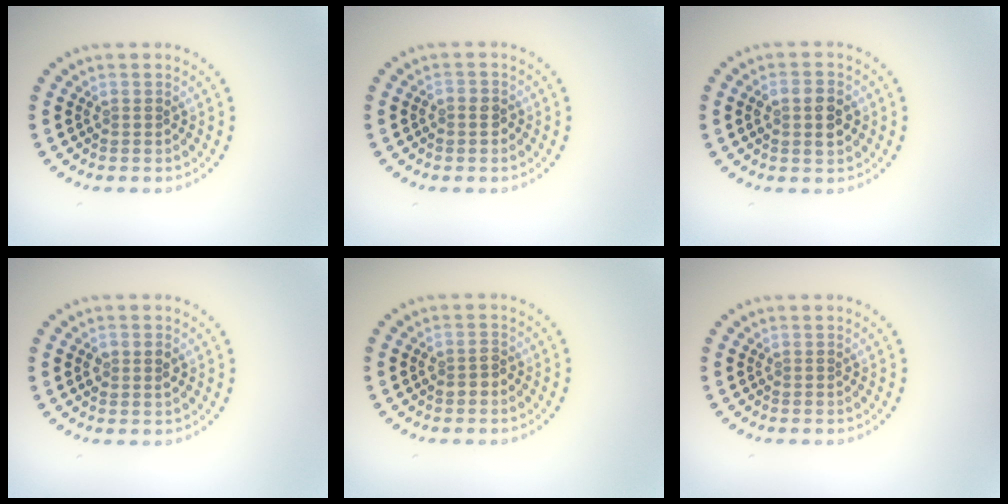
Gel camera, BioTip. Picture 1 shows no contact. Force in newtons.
{"total": 0.9, "press": 0.9, "slide": 0.3}
{"total": 2.8, "press": 2.8, "slide": 0.4}
{"total": 1.5, "press": 1.5, "slide": 0.4}
{"total": 1.4, "press": 1.3, "slide": 0.4}
{"total": 0.0}